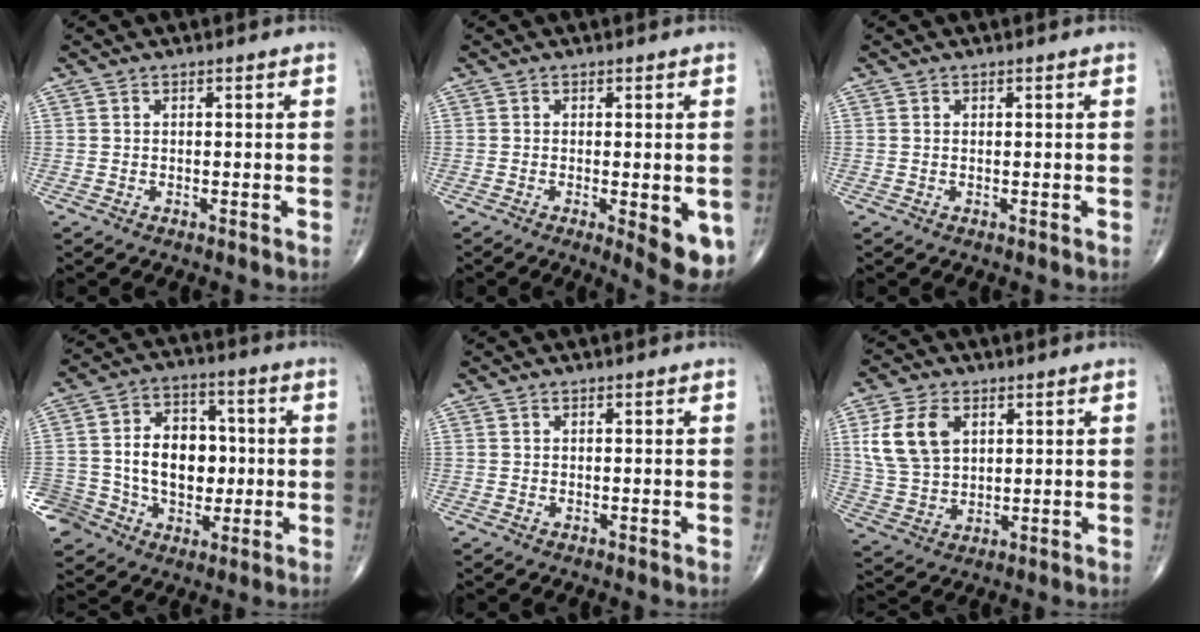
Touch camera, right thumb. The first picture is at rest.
{"total": 7.8, "force": [-2.2, 2.4, 7.1], "torque": [-0.085, -0.017, -0.026]}
{"total": 0.0}
{"total": 18.6, "force": [-1.8, 14.8, 11.1], "torque": [-0.168, 0.044, -0.016]}
{"total": 0.0}
{"total": 10.8, "force": [3.5, 7.1, 7.3], "torque": [-0.135, -0.007, 0.075]}